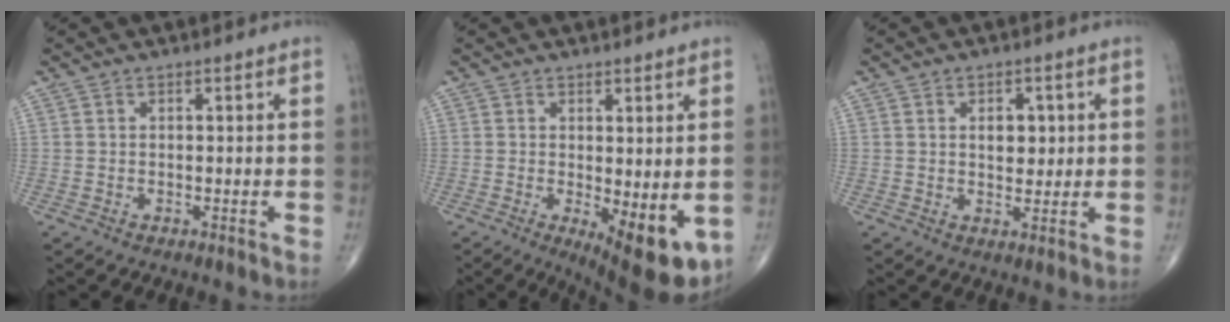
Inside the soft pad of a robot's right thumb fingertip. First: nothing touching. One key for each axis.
{"total": 10.1, "fx": -2.1, "fy": 3.6, "fz": 9.2, "tx": -0.113, "ty": -0.024, "tz": -0.018}
{"total": 4.4, "fx": 1.0, "fy": 2.9, "fz": 3.2, "tx": -0.021, "ty": -0.006, "tz": 0.013}